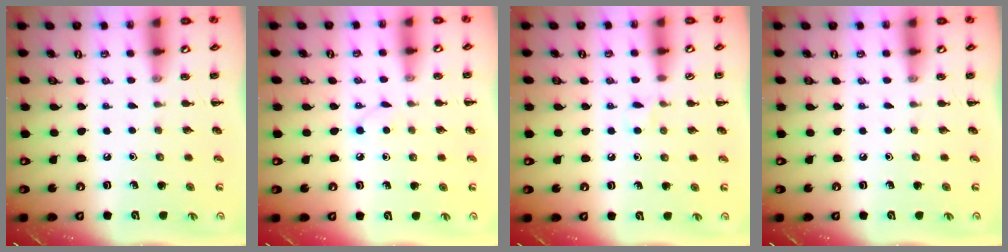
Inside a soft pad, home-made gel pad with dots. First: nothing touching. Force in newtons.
{"total": 2.9, "press": 2.7, "slide": 0.9}
{"total": 3.9, "press": 3.6, "slide": 1.5}
{"total": 0.0}